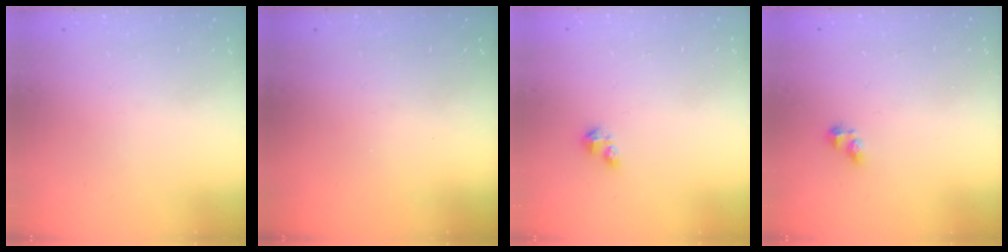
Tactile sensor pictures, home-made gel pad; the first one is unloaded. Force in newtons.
{"total": 0.0}
{"total": 1.6, "press": 1.5, "slide": 0.4}
{"total": 2.7, "press": 2.6, "slide": 0.3}